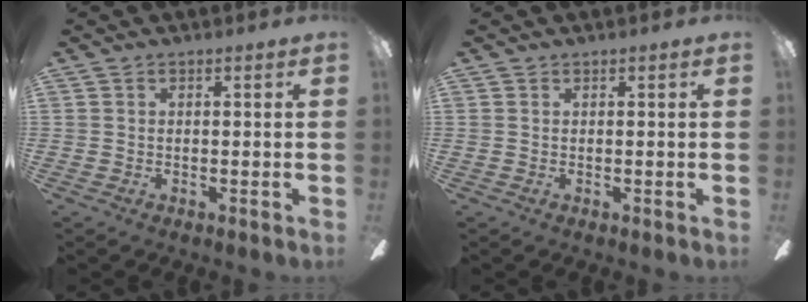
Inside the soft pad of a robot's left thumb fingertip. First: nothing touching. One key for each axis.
{"total": 0.0}